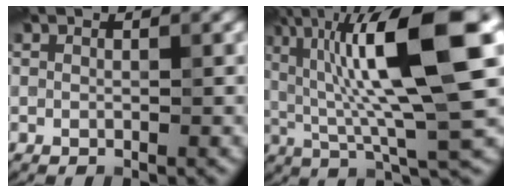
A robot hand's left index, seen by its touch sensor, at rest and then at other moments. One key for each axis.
{"total": 13.8, "fx": 3.6, "fy": 2.9, "fz": 13.0, "tx": -0.225, "ty": 0.012, "tz": 0.060}